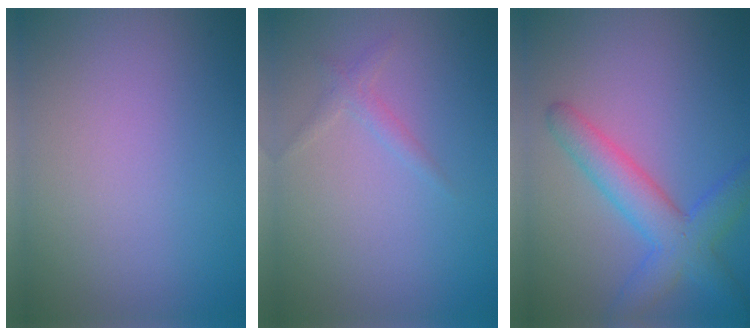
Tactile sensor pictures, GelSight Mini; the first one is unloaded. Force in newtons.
{"total": 1.1, "press": 1.1, "slide": 0.1}
{"total": 5.3, "press": 5.3, "slide": 0.1}